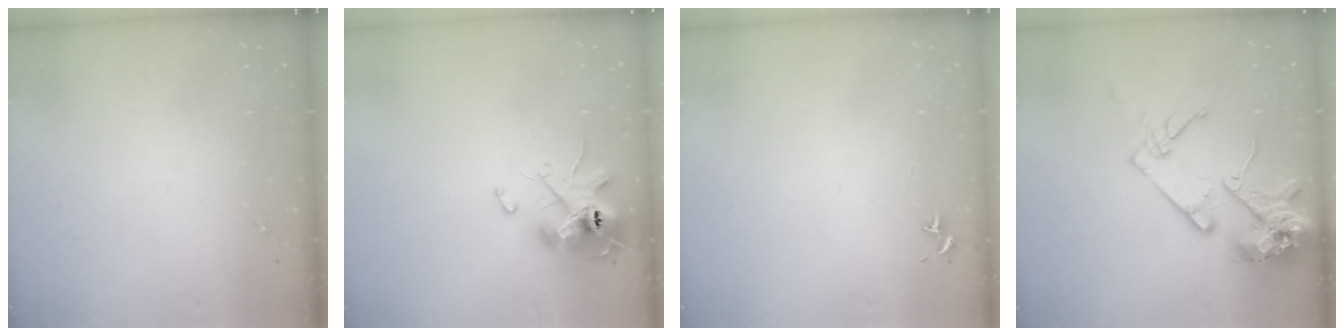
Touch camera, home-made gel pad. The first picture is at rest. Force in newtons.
{"total": 11.9, "press": 11.7, "slide": 1.7}
{"total": 0.8, "press": 0.7, "slide": 0.3}
{"total": 17.0, "press": 16.8, "slide": 2.4}